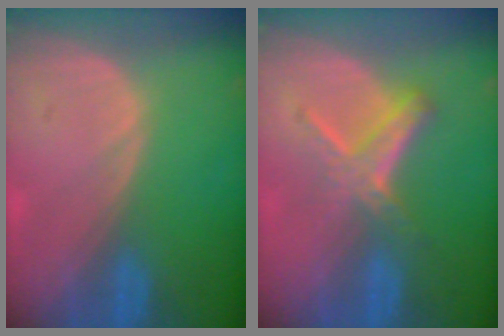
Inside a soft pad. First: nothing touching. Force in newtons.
{"total": 6.1, "press": 5.2, "slide": 3.2}